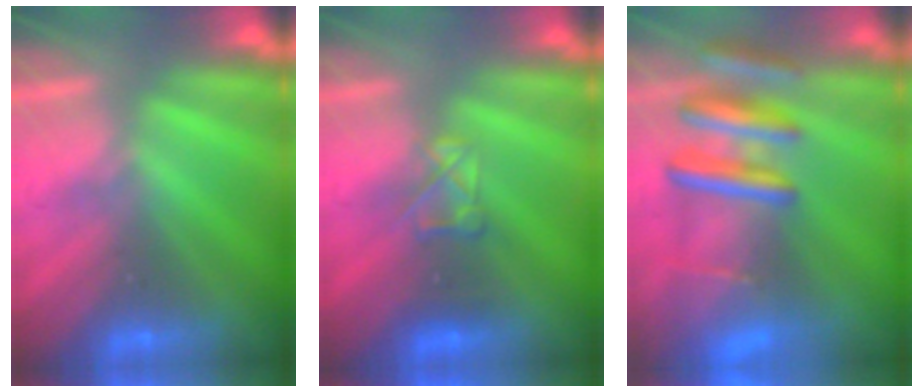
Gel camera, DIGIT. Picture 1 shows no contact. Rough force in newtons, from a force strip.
{"total": 2.9}
{"total": 9.6}